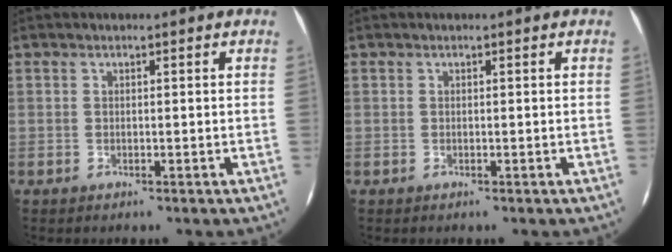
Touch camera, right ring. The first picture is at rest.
{"total": 0.0}